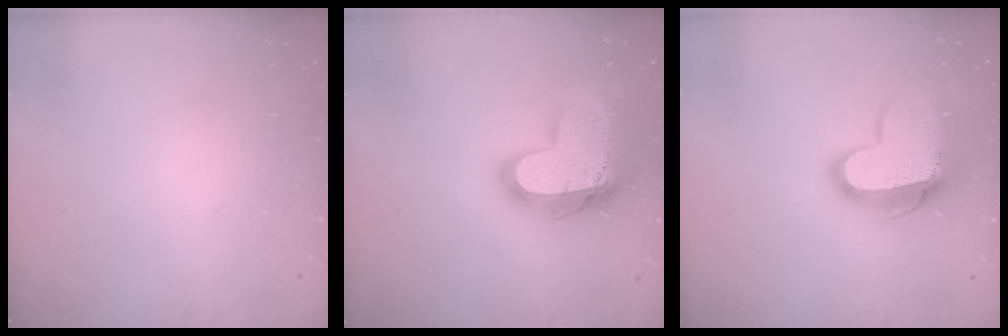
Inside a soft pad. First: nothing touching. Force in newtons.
{"total": 19.1, "press": 19.0, "slide": 1.5}
{"total": 14.4, "press": 14.3, "slide": 1.4}